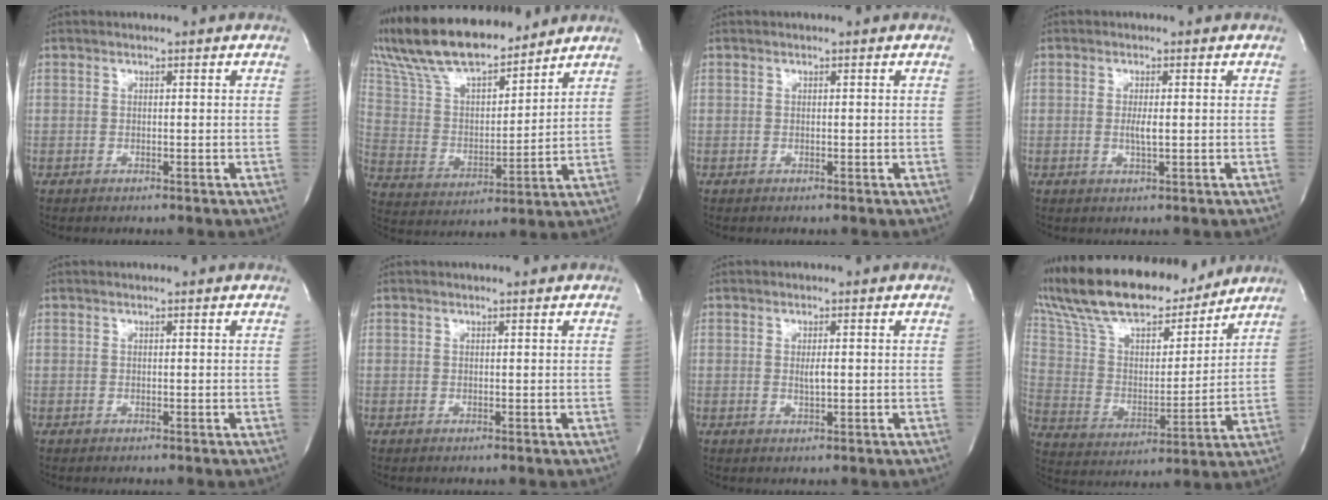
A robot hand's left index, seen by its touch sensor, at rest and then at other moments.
{"total": 18.8, "force": [16.5, 4.3, 8.0], "torque": [-0.159, 0.019, 0.302]}
{"total": 0.0}
{"total": 1.8, "force": [-0.2, 0.1, 1.8], "torque": [-0.041, -0.007, -0.004]}
{"total": 0.8, "force": [0.8, 0.0, 0.1], "torque": [-0.006, 0.004, 0.009]}
{"total": 0.8, "force": [0.7, 0.0, 0.2], "torque": [-0.006, -0.002, 0.010]}
{"total": 1.3, "force": [0.0, 0.2, 1.3], "torque": [-0.028, -0.006, 0.000]}
{"total": 23.5, "force": [19.9, 6.4, 10.7], "torque": [-0.213, 0.017, 0.334]}